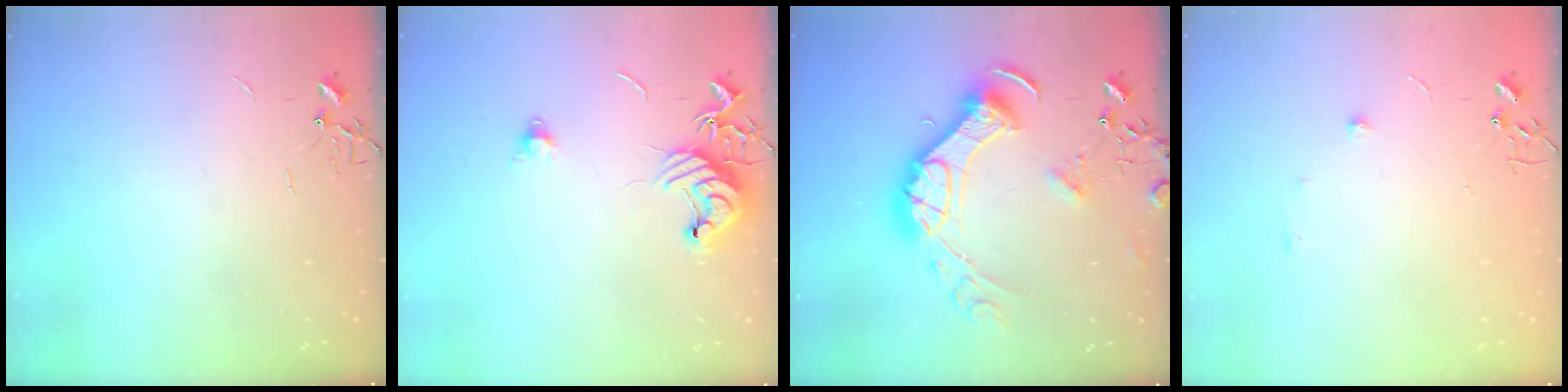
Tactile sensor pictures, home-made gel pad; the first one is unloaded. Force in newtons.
{"total": 11.3, "press": 11.2, "slide": 1.1}
{"total": 17.2, "press": 17.1, "slide": 2.0}
{"total": 4.9, "press": 4.8, "slide": 0.7}